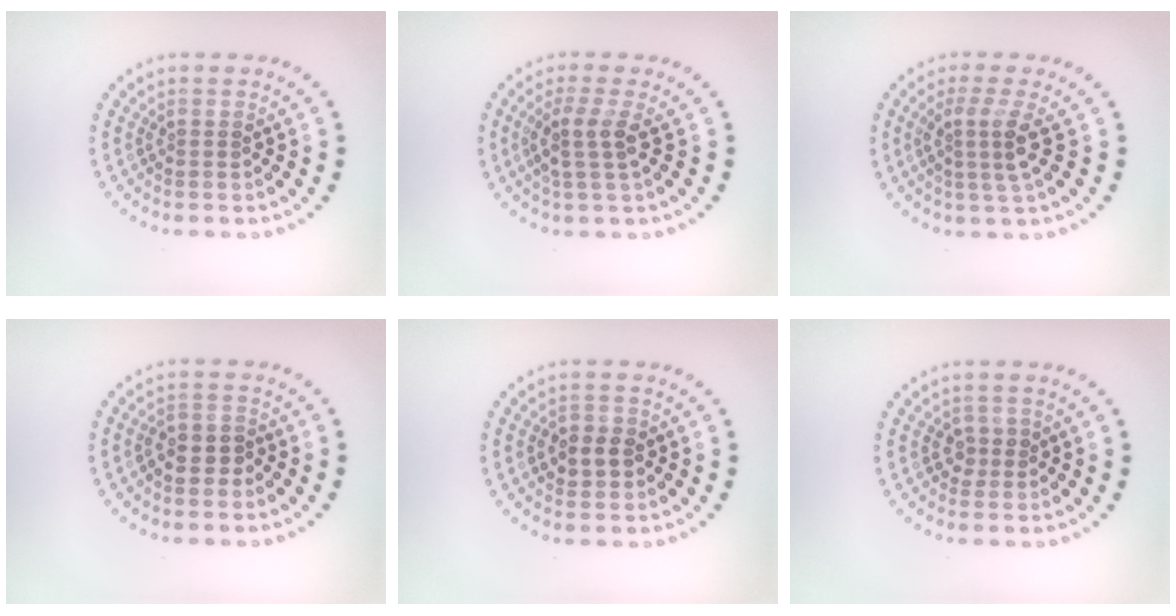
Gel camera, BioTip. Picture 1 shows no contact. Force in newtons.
{"total": 2.6, "press": 2.0, "slide": 1.6}
{"total": 3.0, "press": 2.1, "slide": 2.1}
{"total": 2.3, "press": 2.1, "slide": 0.9}
{"total": 2.4, "press": 2.4, "slide": 0.5}
{"total": 1.2, "press": 1.1, "slide": 0.4}